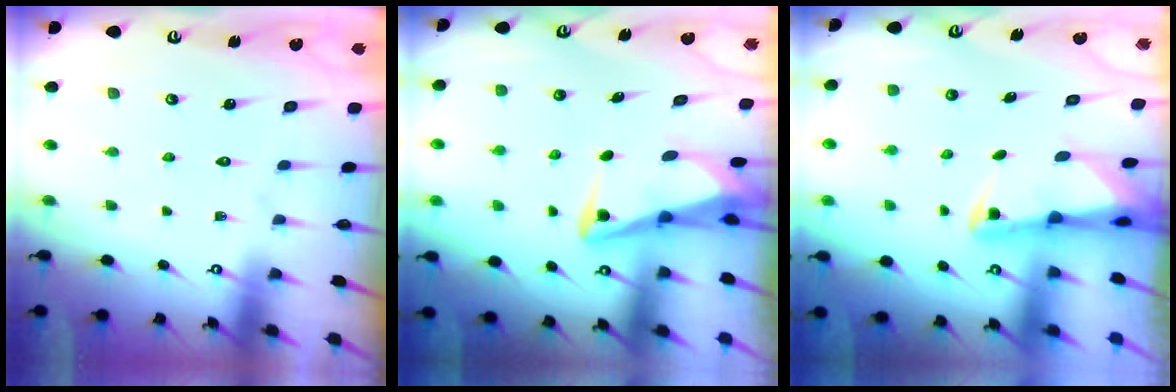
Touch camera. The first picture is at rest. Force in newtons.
{"total": 4.1, "press": 3.9, "slide": 1.3}
{"total": 2.7, "press": 2.6, "slide": 0.6}